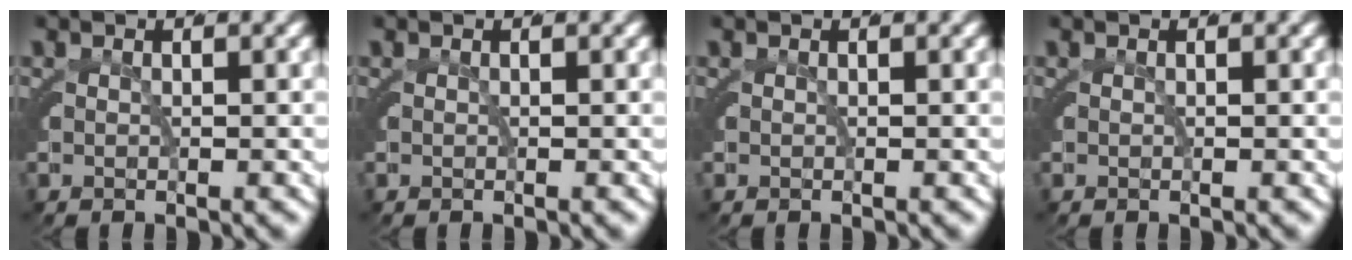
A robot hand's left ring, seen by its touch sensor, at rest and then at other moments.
{"total": 0.0}
{"total": 0.0}
{"total": 0.0}